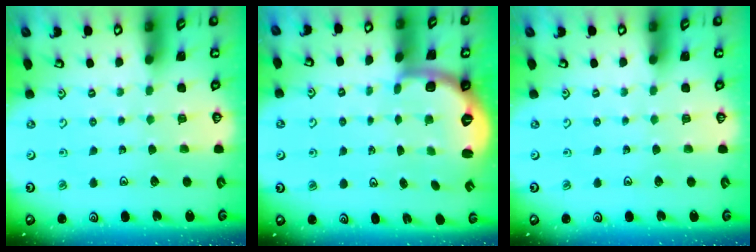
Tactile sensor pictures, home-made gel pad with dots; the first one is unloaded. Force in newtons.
{"total": 2.5, "press": 2.0, "slide": 1.5}
{"total": 0.0}